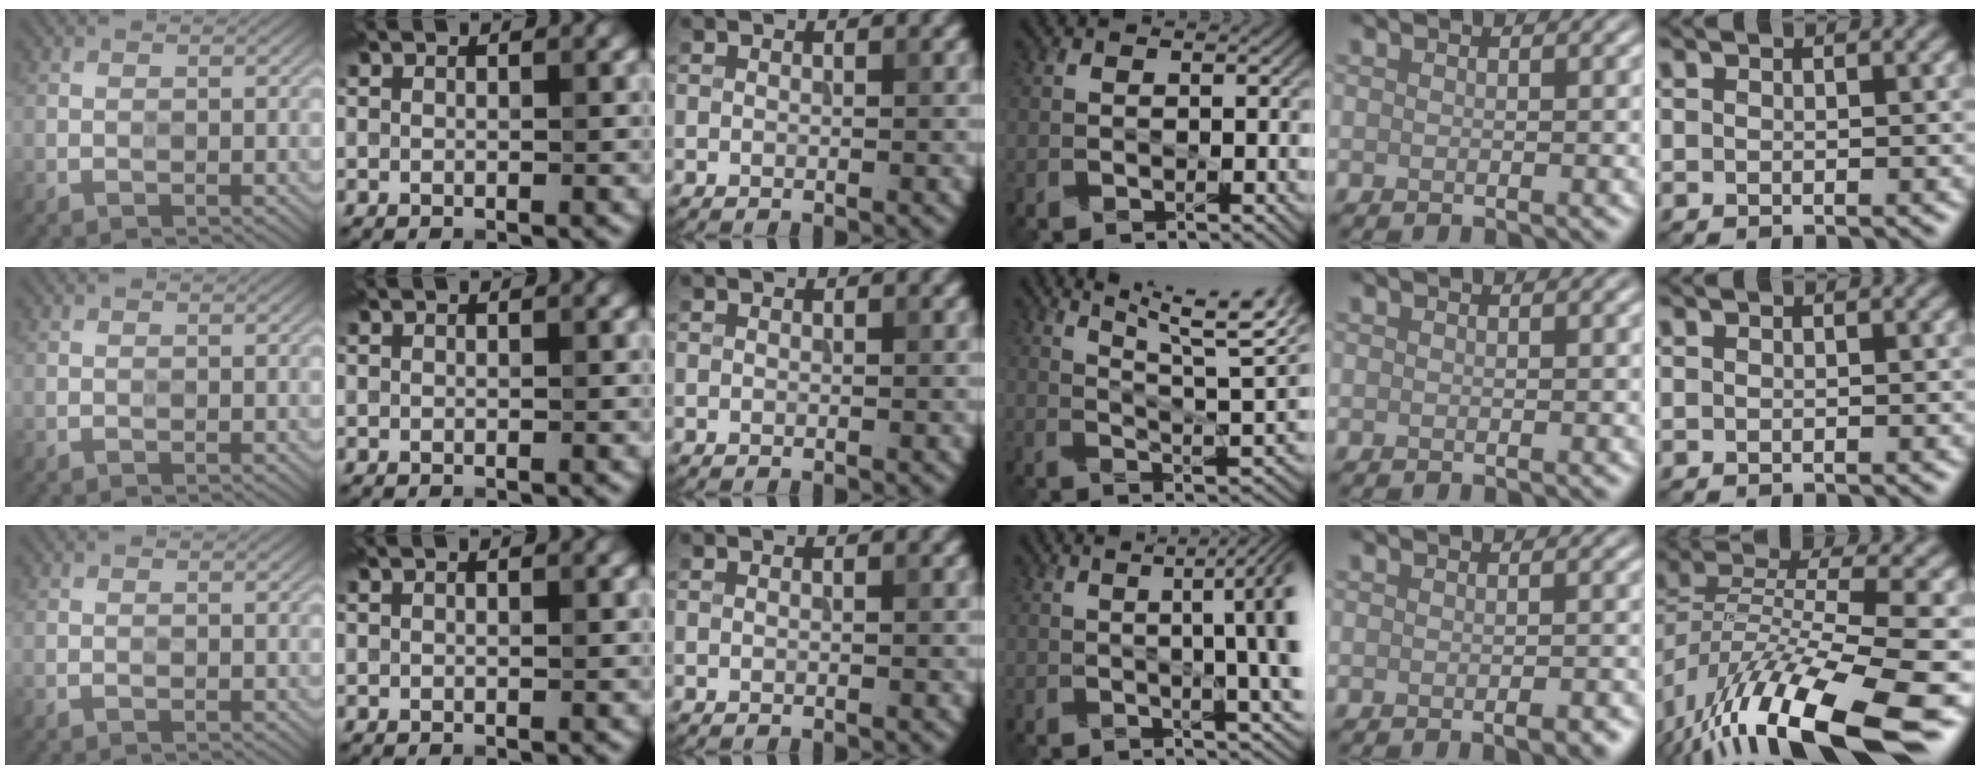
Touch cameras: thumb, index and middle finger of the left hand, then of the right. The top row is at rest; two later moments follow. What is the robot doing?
{"motion": "wipe", "object": "glass cup"}